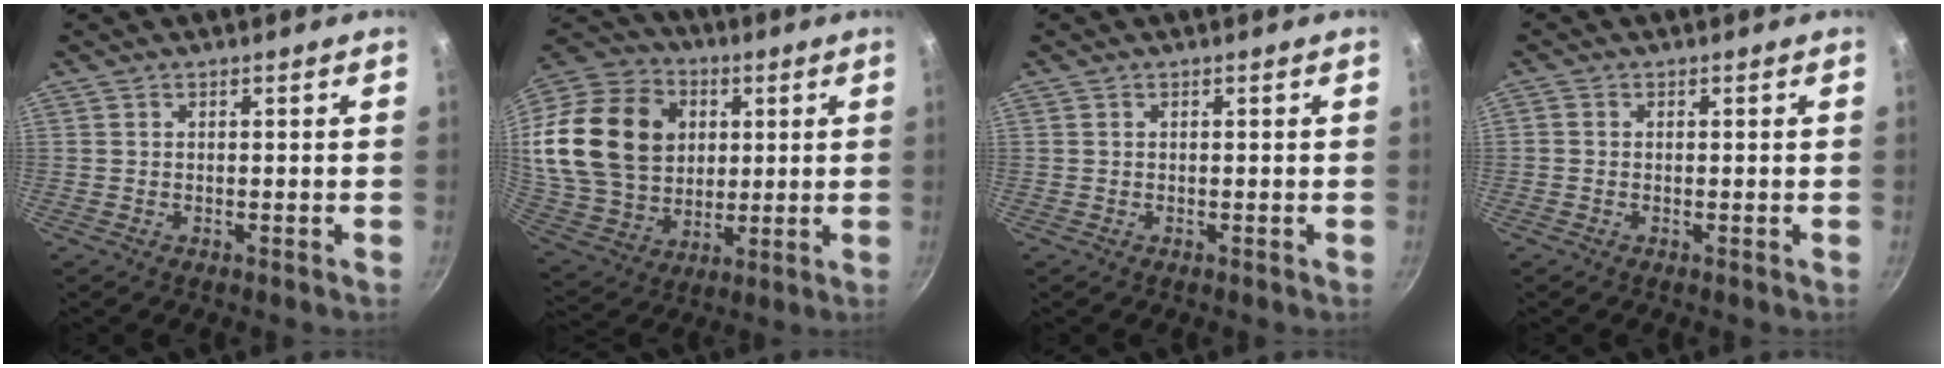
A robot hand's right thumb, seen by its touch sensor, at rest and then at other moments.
{"total": 27.2, "force": [5.8, 20.9, 16.4], "torque": [-0.306, 0.003, 0.114]}
{"total": 0.0}
{"total": 0.7, "force": [-0.2, 0.6, 0.3], "torque": [-0.004, 0.002, -0.007]}